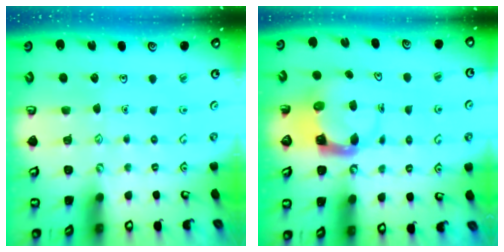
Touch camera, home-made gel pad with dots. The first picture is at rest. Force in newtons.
{"total": 3.7, "press": 3.7, "slide": 0.6}